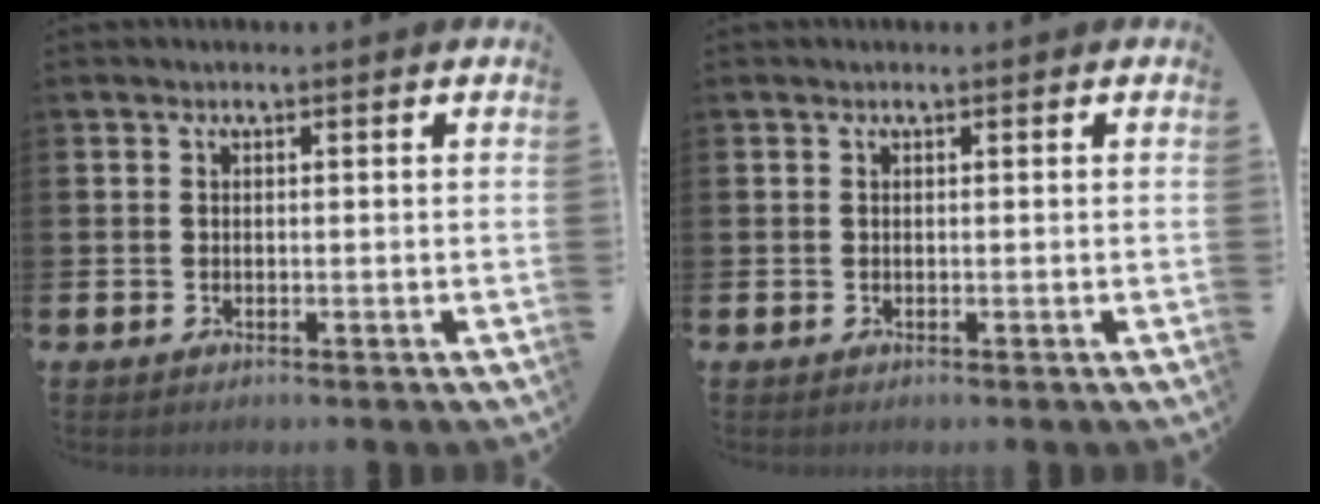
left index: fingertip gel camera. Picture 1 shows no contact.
{"total": 0.0}